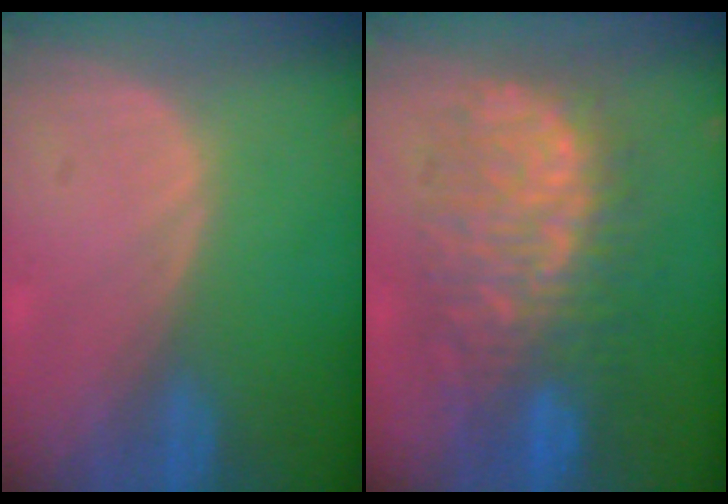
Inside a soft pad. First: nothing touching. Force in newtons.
{"total": 11.6, "press": 11.5, "slide": 1.3}